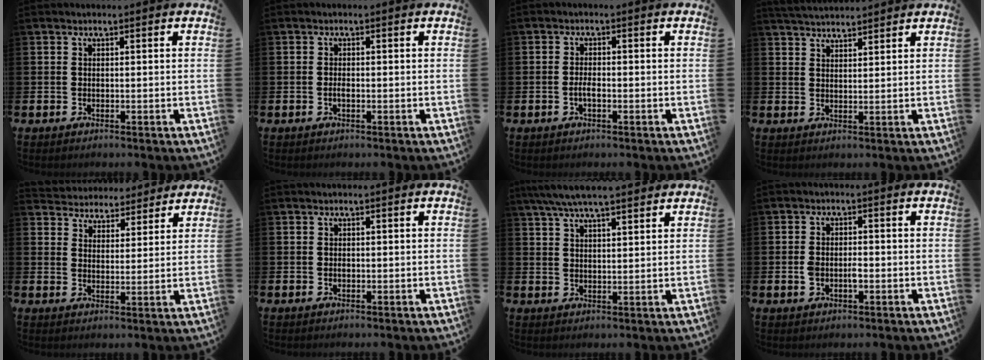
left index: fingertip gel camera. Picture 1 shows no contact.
{"total": 0.9, "force": [-0.3, 0.3, 0.7], "torque": [-0.018, 0.001, -0.005]}
{"total": 1.6, "force": [-0.6, 0.6, 1.4], "torque": [-0.022, 0.000, -0.013]}
{"total": 3.6, "force": [3.5, 0.4, 0.4], "torque": [-0.013, -0.016, 0.066]}
{"total": 4.2, "force": [4.0, 1.3, -0.7], "torque": [-0.014, -0.029, 0.071]}
{"total": 0.6, "force": [-0.1, 0.4, 0.4], "torque": [-0.005, 0.001, -0.004]}
{"total": 6.3, "force": [5.6, 0.9, 2.6], "torque": [-0.065, -0.011, 0.103]}
{"total": 2.4, "force": [-0.4, 1.4, 1.9], "torque": [-0.024, -0.001, -0.011]}